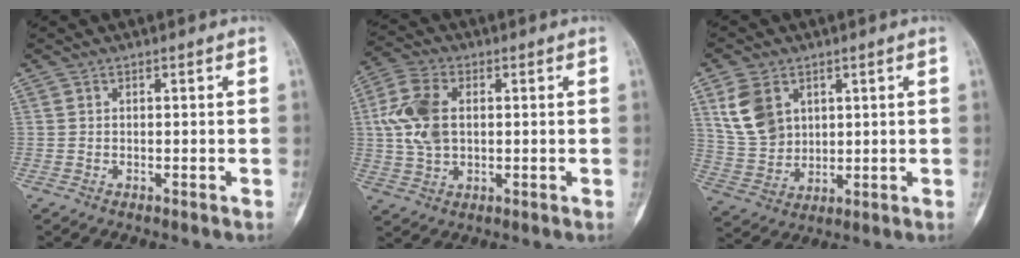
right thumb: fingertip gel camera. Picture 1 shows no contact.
{"total": 10.4, "force": [1.4, 6.6, 7.9], "torque": [-0.169, 0.009, 0.029]}
{"total": 10.0, "force": [4.2, 7.3, 5.3], "torque": [-0.086, -0.014, 0.100]}